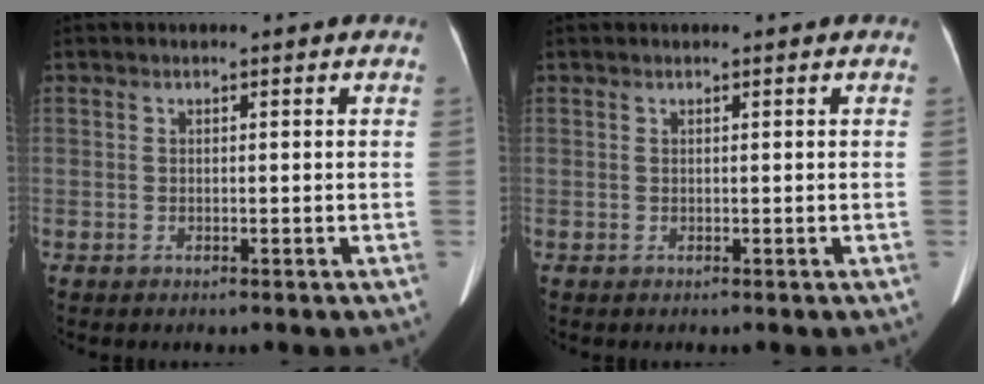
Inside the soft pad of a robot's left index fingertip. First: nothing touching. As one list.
[{"total": 0.0}]